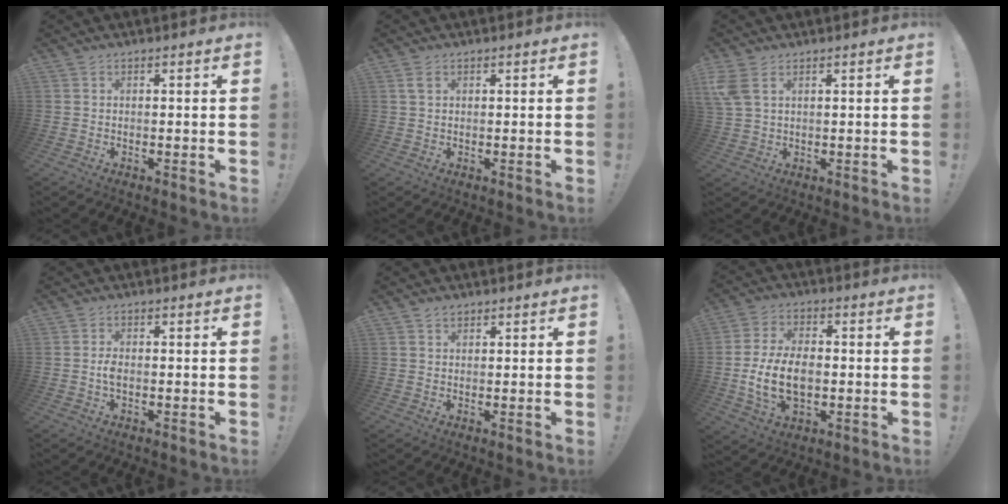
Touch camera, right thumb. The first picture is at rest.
{"total": 1.8, "force": [0.9, 1.1, 1.2], "torque": [-0.016, 0.000, 0.016]}
{"total": 5.8, "force": [2.7, 2.9, 4.2], "torque": [-0.090, -0.009, 0.052]}
{"total": 2.4, "force": [-0.6, 1.0, 2.1], "torque": [-0.045, 0.002, -0.013]}
{"total": 1.5, "force": [1.2, 0.8, 0.4], "torque": [0.000, -0.004, 0.020]}
{"total": 12.7, "force": [-1.3, 7.8, 9.9], "torque": [-0.177, -0.002, -0.021]}